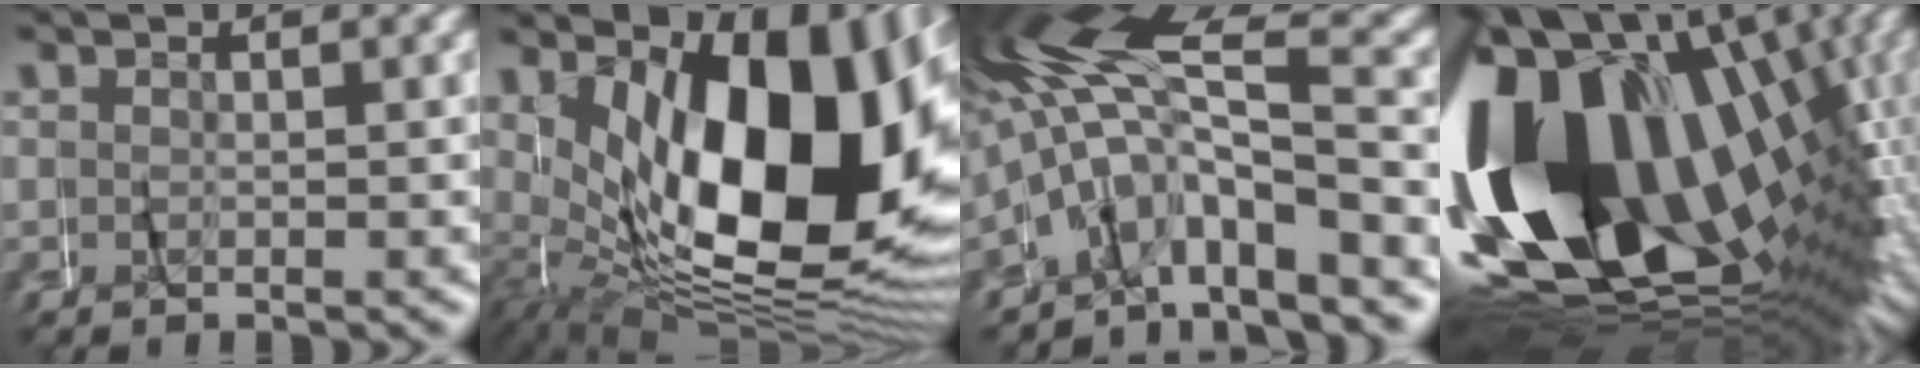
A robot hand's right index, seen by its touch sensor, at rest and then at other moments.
{"total": 20.4, "force": [0.2, 10.7, 17.4], "torque": [-0.279, -0.013, 0.016]}
{"total": 6.6, "force": [-0.3, 3.5, 5.6], "torque": [-0.120, 0.002, -0.016]}
{"total": 38.0, "force": [-6.1, 23.7, 29.1], "torque": [-0.442, -0.043, -0.071]}